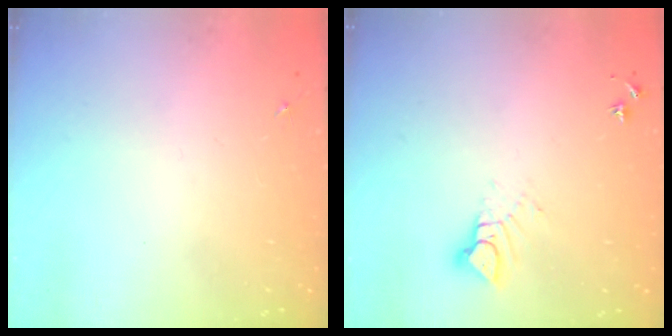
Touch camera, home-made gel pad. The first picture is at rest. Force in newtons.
{"total": 6.3, "press": 6.3, "slide": 0.1}